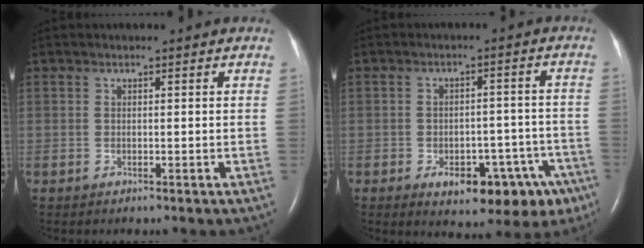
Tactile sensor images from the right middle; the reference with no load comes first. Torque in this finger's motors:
{"motor_torque": [0.54, -0.47, 0.24, 0.06]}